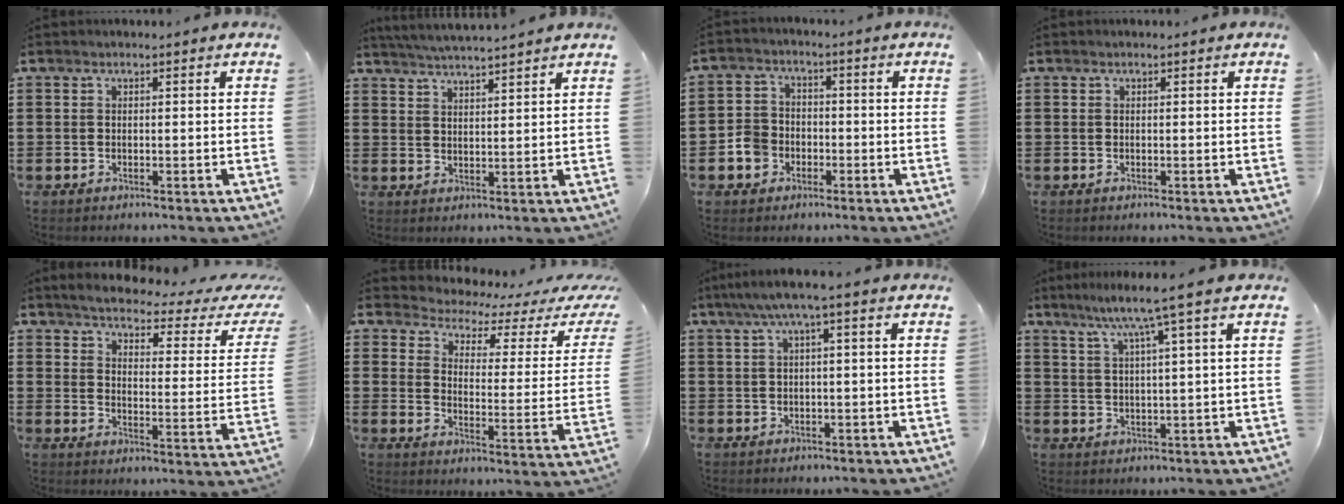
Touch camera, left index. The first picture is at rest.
{"total": 4.0, "force": [3.8, -0.8, 0.6], "torque": [-0.025, -0.015, 0.069]}
{"total": 4.6, "force": [-2.0, 3.7, 1.7], "torque": [-0.052, 0.007, -0.043]}
{"total": 0.0}
{"total": 3.3, "force": [2.8, -0.1, 1.8], "torque": [-0.055, -0.025, 0.039]}
{"total": 2.6, "force": [2.3, 0.8, 0.9], "torque": [-0.039, -0.022, 0.030]}
{"total": 3.0, "force": [0.2, 0.0, 3.0], "torque": [-0.055, -0.001, 0.000]}
{"total": 6.1, "force": [3.6, -0.8, 4.9], "torque": [-0.107, -0.010, 0.056]}